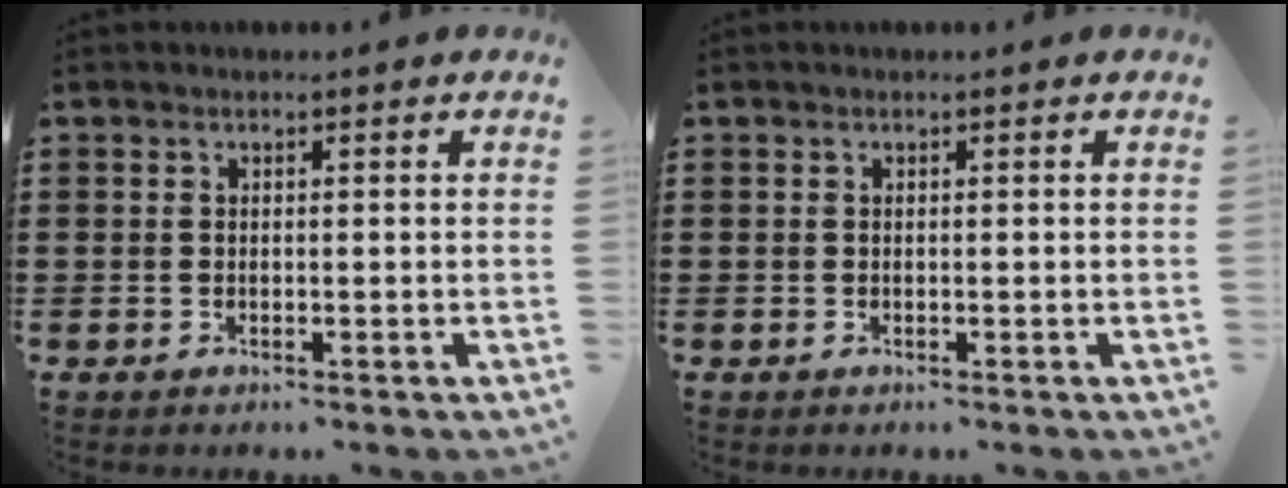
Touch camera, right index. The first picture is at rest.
{"total": 0.0}